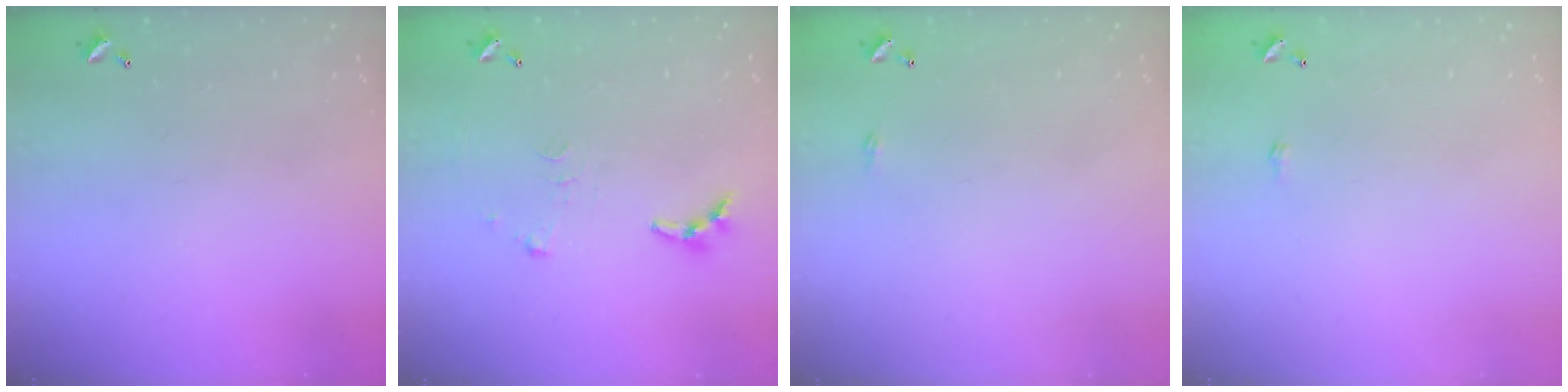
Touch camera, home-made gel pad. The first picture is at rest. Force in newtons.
{"total": 6.2, "press": 6.2, "slide": 0.4}
{"total": 2.2, "press": 2.1, "slide": 0.4}
{"total": 0.6, "press": 0.6, "slide": 0.2}